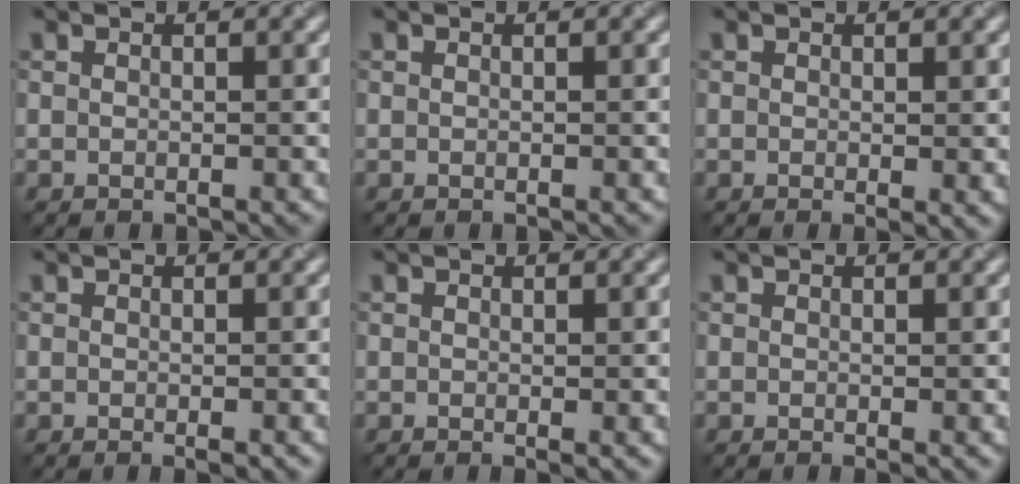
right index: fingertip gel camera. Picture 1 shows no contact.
{"total": 0.0}
{"total": 1.0, "force": [0.2, 0.1, 0.9], "torque": [-0.009, -0.006, 0.002]}
{"total": 0.7, "force": [-0.2, 0.1, 0.7], "torque": [-0.010, -0.005, -0.003]}
{"total": 0.7, "force": [0.1, 0.0, 0.7], "torque": [-0.006, -0.005, 0.000]}
{"total": 0.7, "force": [0.0, 0.0, 0.7], "torque": [-0.006, -0.005, -0.001]}